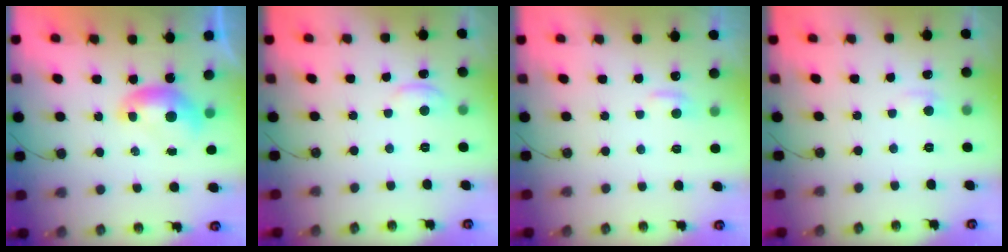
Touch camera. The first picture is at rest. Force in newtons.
{"total": 1.8, "press": 1.7, "slide": 0.5}
{"total": 1.0, "press": 0.7, "slide": 0.7}
{"total": 1.1, "press": 0.8, "slide": 0.7}